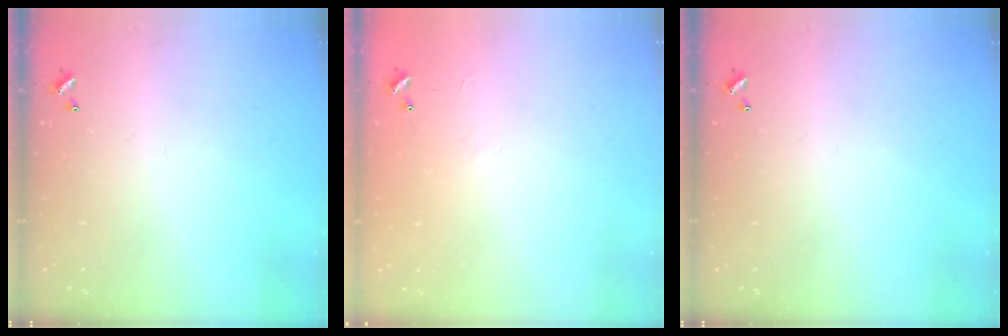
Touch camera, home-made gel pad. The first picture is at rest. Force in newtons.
{"total": 8.1, "press": 8.0, "slide": 0.8}
{"total": 0.0}